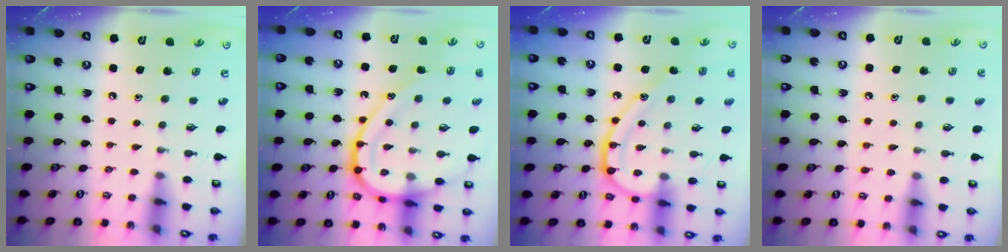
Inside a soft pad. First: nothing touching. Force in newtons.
{"total": 20.8, "press": 20.8, "slide": 1.5}
{"total": 15.8, "press": 15.8, "slide": 1.1}
{"total": 4.9, "press": 4.9, "slide": 0.5}